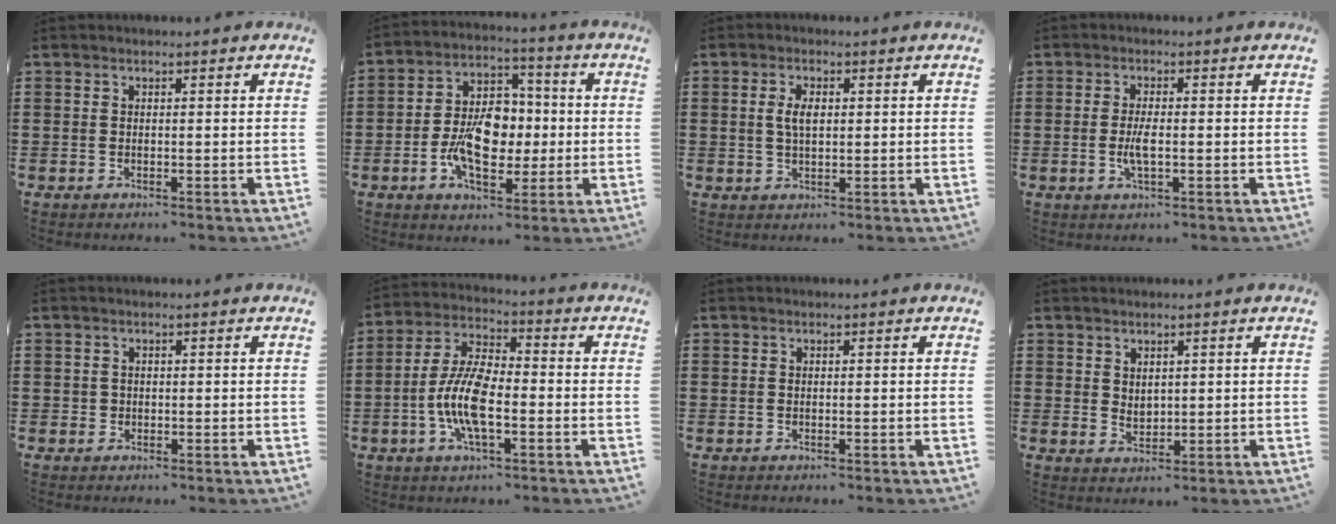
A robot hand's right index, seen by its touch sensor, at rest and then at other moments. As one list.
[{"total": 9.9, "force": [-1.5, 6.2, 7.6], "torque": [-0.155, 0.002, -0.036]}, {"total": 3.2, "force": [0.5, 1.5, 2.8], "torque": [-0.058, 0.007, 0.008]}, {"total": 3.2, "force": [-0.6, 1.0, 3.0], "torque": [-0.067, -0.003, -0.016]}, {"total": 0.8, "force": [0.2, 0.7, 0.2], "torque": [-0.004, 0.005, 0.003]}, {"total": 9.6, "force": [-2.3, 3.7, 8.5], "torque": [-0.199, -0.010, -0.051]}, {"total": 0.0}, {"total": 2.0, "force": [1.5, 1.3, 0.6], "torque": [-0.015, 0.005, 0.028]}]